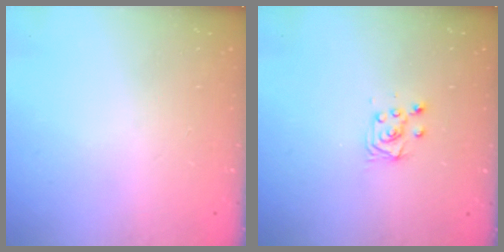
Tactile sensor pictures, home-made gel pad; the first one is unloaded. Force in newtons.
{"total": 5.2, "press": 5.2, "slide": 0.5}